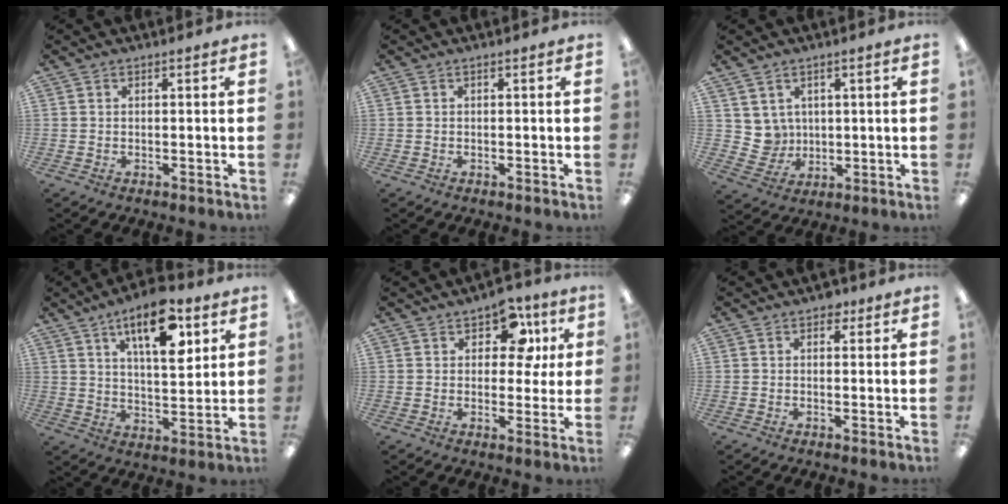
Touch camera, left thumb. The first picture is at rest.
{"total": 0.0}
{"total": 5.4, "force": [2.8, 4.6, 0.0], "torque": [-0.016, -0.010, 0.057]}
{"total": 14.4, "force": [7.8, 6.1, 10.4], "torque": [-0.147, -0.031, 0.128]}
{"total": 10.6, "force": [5.0, 6.8, 6.4], "torque": [-0.087, -0.009, 0.086]}
{"total": 2.2, "force": [1.2, 1.5, 1.0], "torque": [-0.005, -0.002, 0.019]}